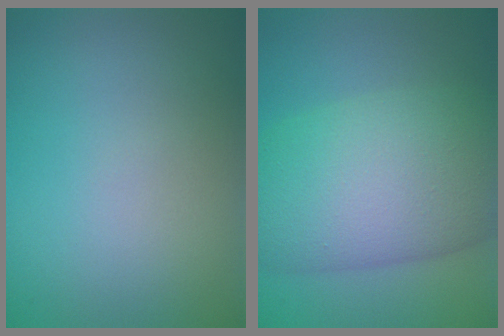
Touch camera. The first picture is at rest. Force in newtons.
{"total": 11.8, "press": 11.8, "slide": 0.3}